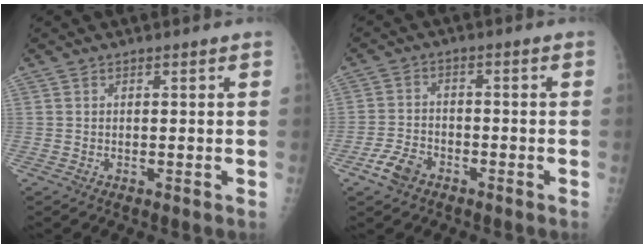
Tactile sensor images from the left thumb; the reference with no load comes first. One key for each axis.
{"total": 5.4, "fx": -3.4, "fy": 3.2, "fz": 2.6, "tx": -0.047, "ty": 0.017, "tz": -0.062}